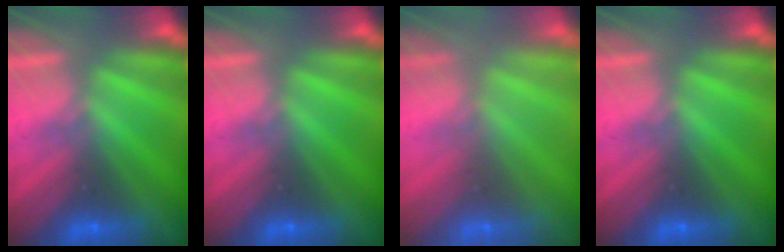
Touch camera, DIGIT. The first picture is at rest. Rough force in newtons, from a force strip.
{"total": 0.0}
{"total": 2.7}
{"total": 0.0}